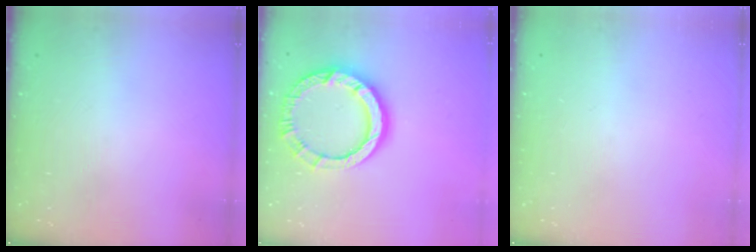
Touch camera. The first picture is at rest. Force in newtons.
{"total": 13.2, "press": 13.1, "slide": 1.6}
{"total": 0.0}